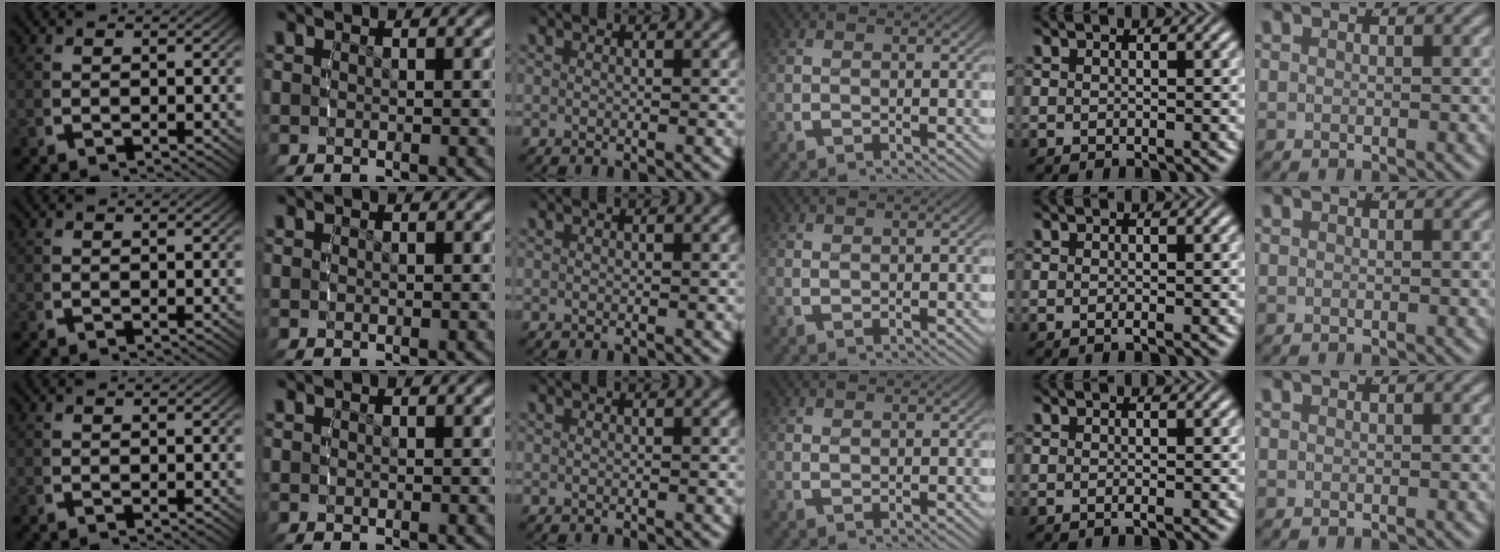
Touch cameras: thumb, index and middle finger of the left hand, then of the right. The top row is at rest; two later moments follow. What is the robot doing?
{"motion": "grasp_and_lifting", "object": "small bumper sticker"}